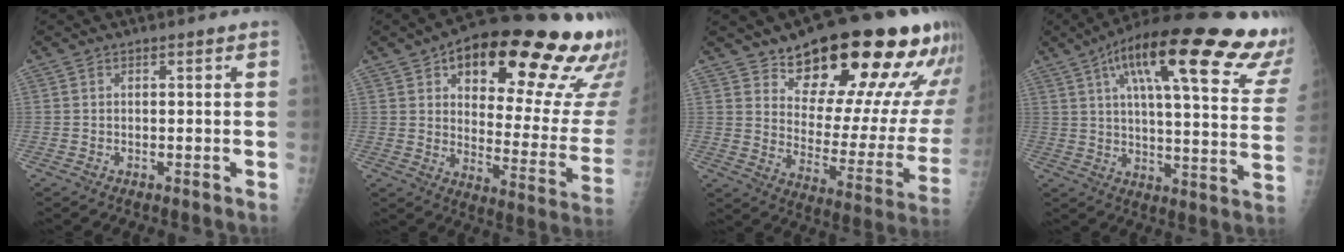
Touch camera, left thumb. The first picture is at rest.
{"total": 28.3, "force": [16.7, 9.8, 20.7], "torque": [-0.242, -0.055, 0.230]}
{"total": 24.7, "force": [16.5, 8.6, 16.2], "torque": [-0.188, -0.087, 0.239]}
{"total": 31.2, "force": [18.2, 7.1, 24.3], "torque": [-0.297, -0.018, 0.251]}